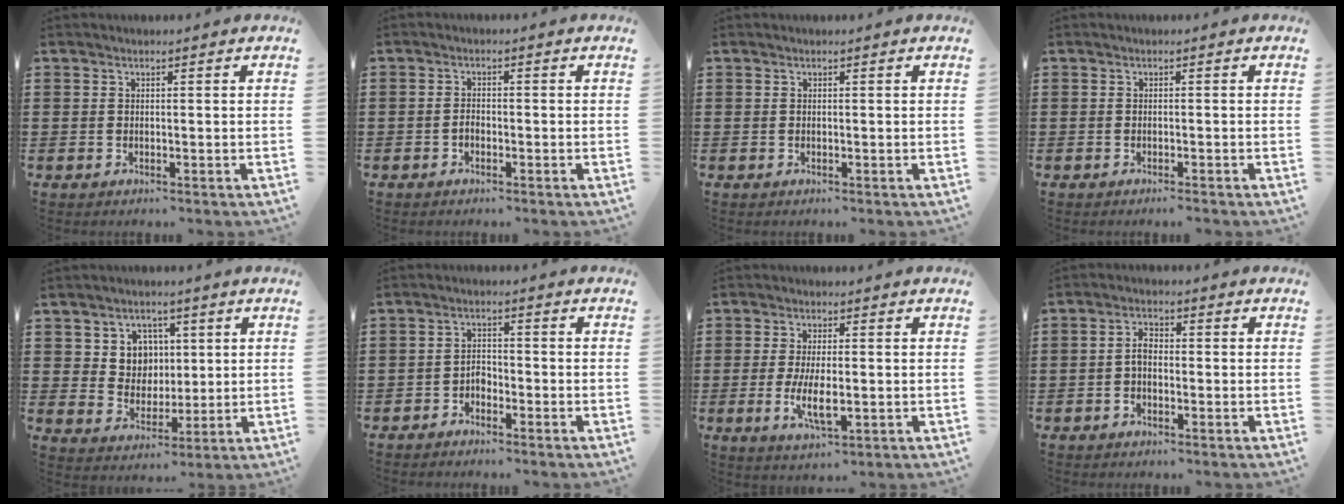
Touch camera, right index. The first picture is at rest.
{"total": 1.3, "force": [-0.6, 0.7, 0.9], "torque": [-0.020, 0.000, -0.012]}
{"total": 0.0}
{"total": 0.6, "force": [-0.5, 0.0, 0.3], "torque": [-0.007, -0.002, -0.010]}
{"total": 5.9, "force": [2.0, 5.3, 1.7], "torque": [-0.053, 0.011, 0.034]}
{"total": 2.0, "force": [-1.8, 0.8, 0.3], "torque": [-0.014, 0.003, -0.038]}
{"total": 6.3, "force": [-0.9, 2.3, 5.7], "torque": [-0.119, -0.005, -0.020]}
{"total": 4.0, "force": [-1.2, 1.8, 3.3], "torque": [-0.075, 0.003, -0.026]}